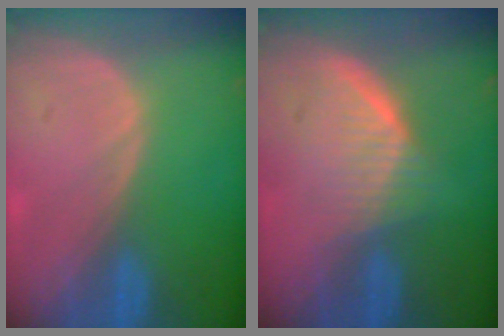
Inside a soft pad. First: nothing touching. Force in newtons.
{"total": 5.4, "press": 5.3, "slide": 1.4}